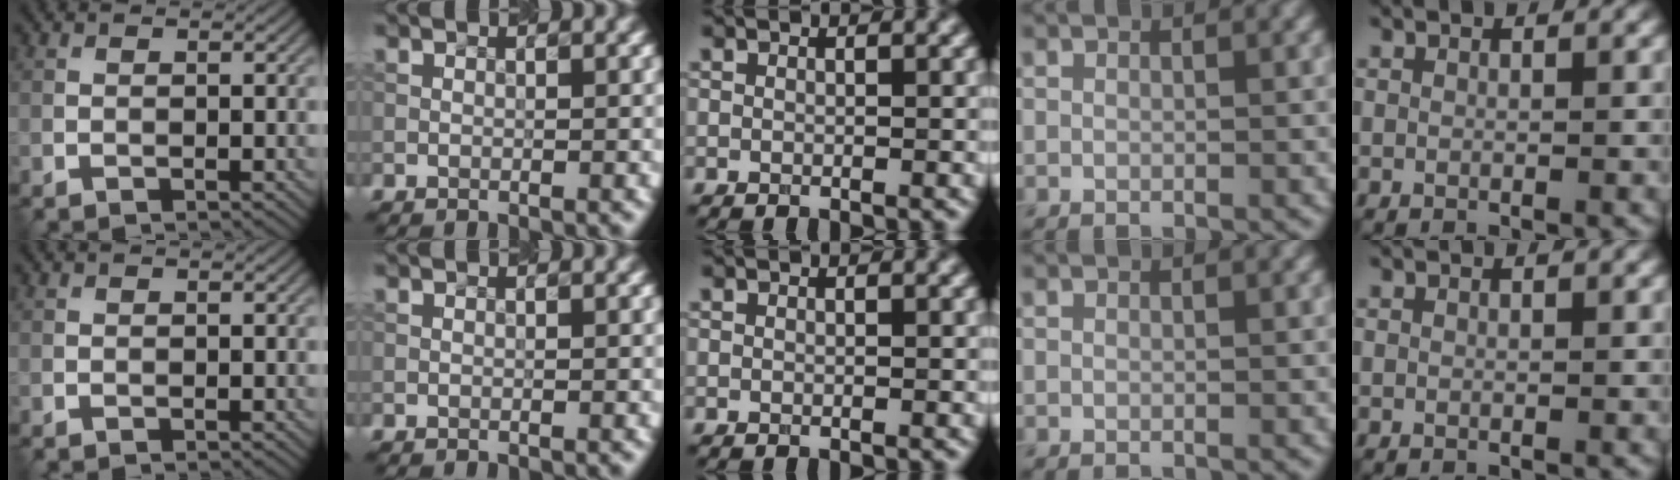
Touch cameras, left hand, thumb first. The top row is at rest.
{}